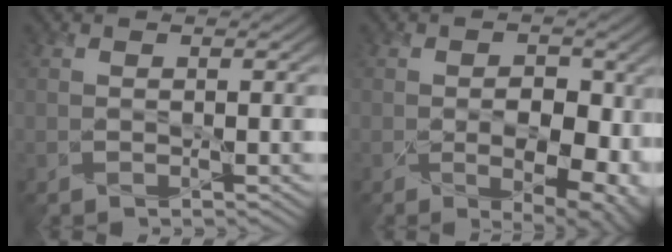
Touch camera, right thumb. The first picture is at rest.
{"total": 7.4, "force": [-1.6, 4.3, 5.8], "torque": [-0.070, -0.028, -0.002]}